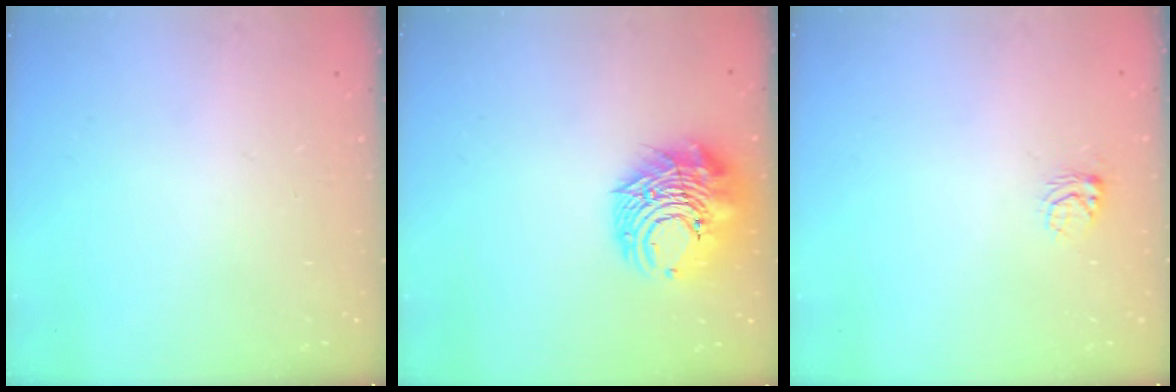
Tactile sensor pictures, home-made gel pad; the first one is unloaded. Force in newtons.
{"total": 12.3, "press": 12.2, "slide": 1.3}
{"total": 3.9, "press": 3.9, "slide": 0.5}